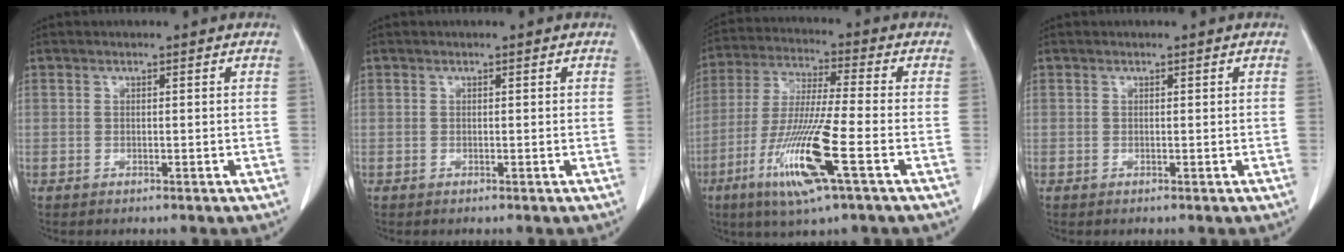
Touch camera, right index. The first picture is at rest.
{"total": 0.0}
{"total": 14.1, "force": [-5.6, 0.0, 12.9], "torque": [-0.265, -0.026, -0.108]}
{"total": 0.0}